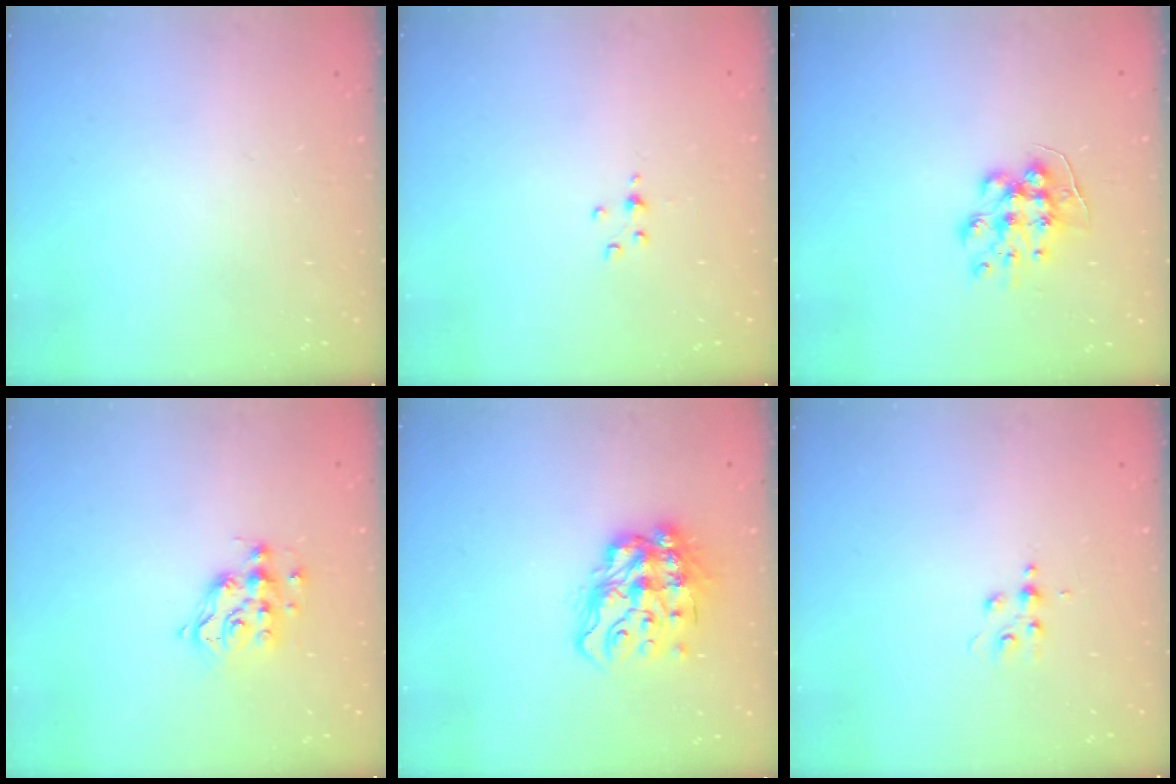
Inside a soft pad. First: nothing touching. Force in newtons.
{"total": 3.0, "press": 3.0, "slide": 0.5}
{"total": 8.5, "press": 8.5, "slide": 0.3}
{"total": 9.9, "press": 9.9, "slide": 0.7}
{"total": 14.4, "press": 14.3, "slide": 1.5}
{"total": 3.5, "press": 3.5, "slide": 0.4}